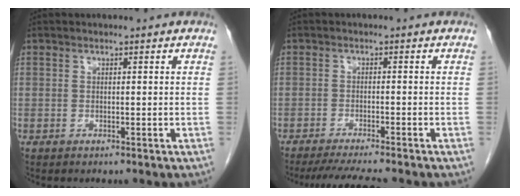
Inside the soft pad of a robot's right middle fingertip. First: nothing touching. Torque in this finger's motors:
{"motor_torque": [0.18, -0.17, 0.06, 0.02]}